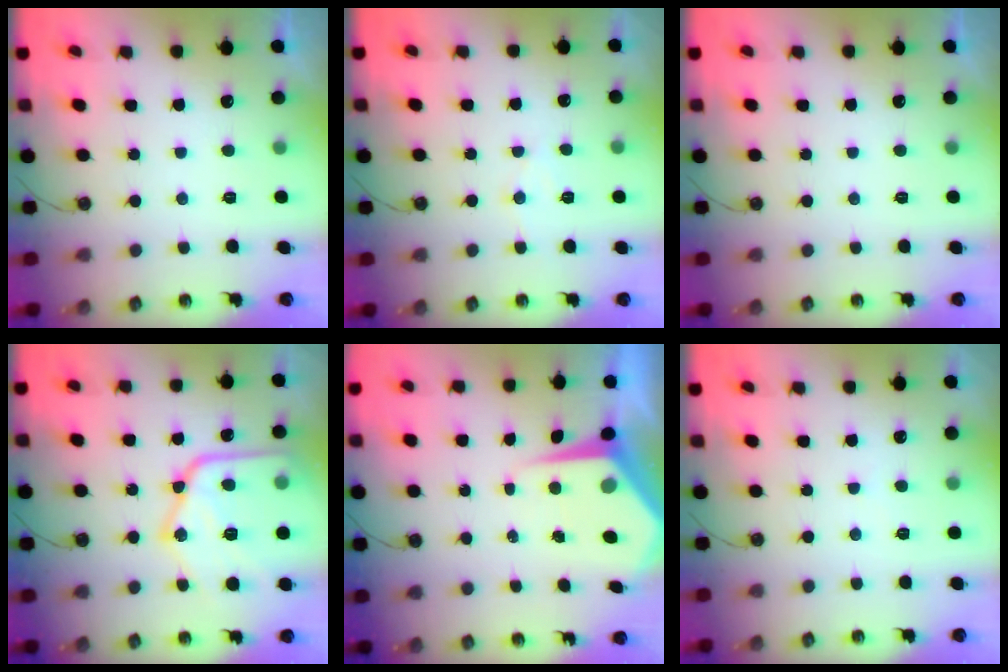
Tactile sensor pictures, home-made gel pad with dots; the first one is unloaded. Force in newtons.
{"total": 6.2, "press": 6.1, "slide": 0.6}
{"total": 0.0}
{"total": 23.3, "press": 23.2, "slide": 2.4}
{"total": 7.2, "press": 7.2, "slide": 0.3}
{"total": 2.3, "press": 2.2, "slide": 0.4}